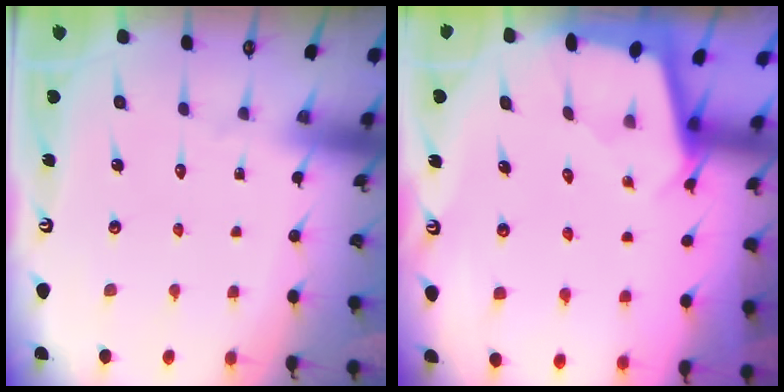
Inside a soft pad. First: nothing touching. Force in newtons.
{"total": 1.7, "press": 1.7, "slide": 0.0}